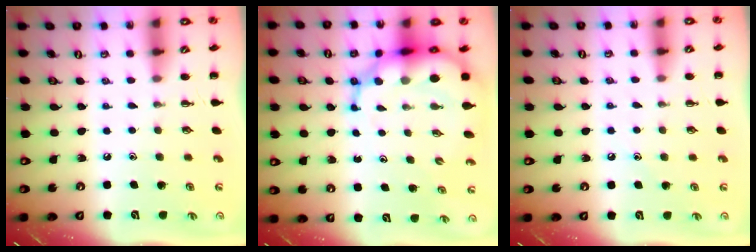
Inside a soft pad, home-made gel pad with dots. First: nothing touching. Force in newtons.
{"total": 12.1, "press": 11.8, "slide": 3.0}
{"total": 6.3, "press": 5.9, "slide": 2.0}